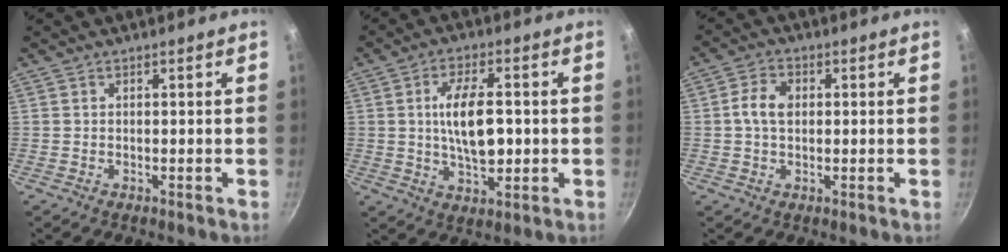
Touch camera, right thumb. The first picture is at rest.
{"total": 10.9, "force": [0.2, 5.1, 9.7], "torque": [-0.155, 0.006, 0.006]}
{"total": 5.2, "force": [0.5, 3.5, 3.9], "torque": [-0.072, 0.011, 0.001]}